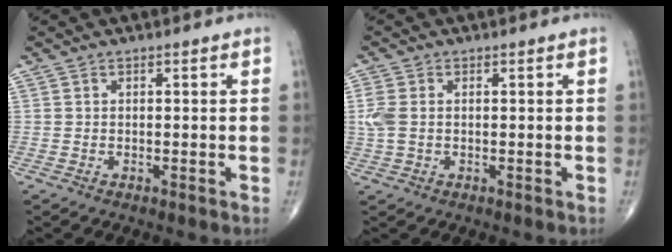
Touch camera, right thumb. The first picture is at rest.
{"total": 3.9, "force": [0.1, 2.6, 2.9], "torque": [-0.094, 0.005, 0.000]}